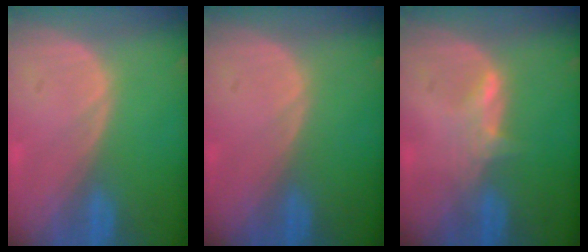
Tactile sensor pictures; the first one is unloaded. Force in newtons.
{"total": 0.0}
{"total": 2.6, "press": 2.5, "slide": 0.3}